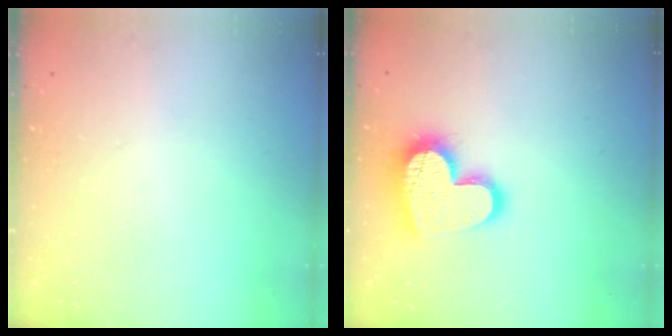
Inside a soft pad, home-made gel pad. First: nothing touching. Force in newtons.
{"total": 16.6, "press": 16.5, "slide": 1.6}